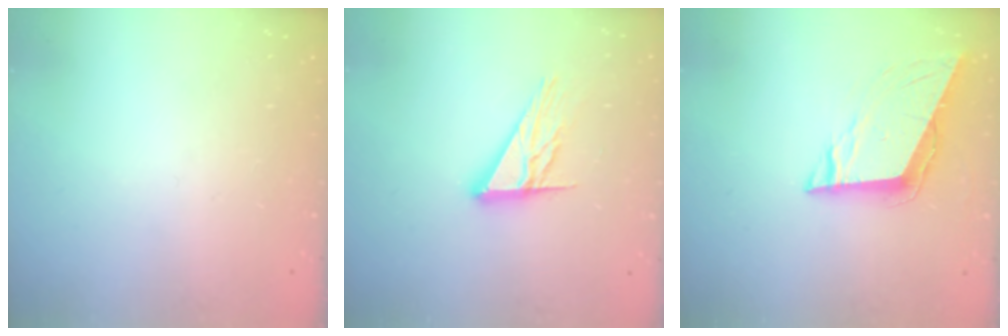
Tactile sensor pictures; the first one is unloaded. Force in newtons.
{"total": 12.3, "press": 12.3, "slide": 1.2}
{"total": 8.9, "press": 8.4, "slide": 2.7}